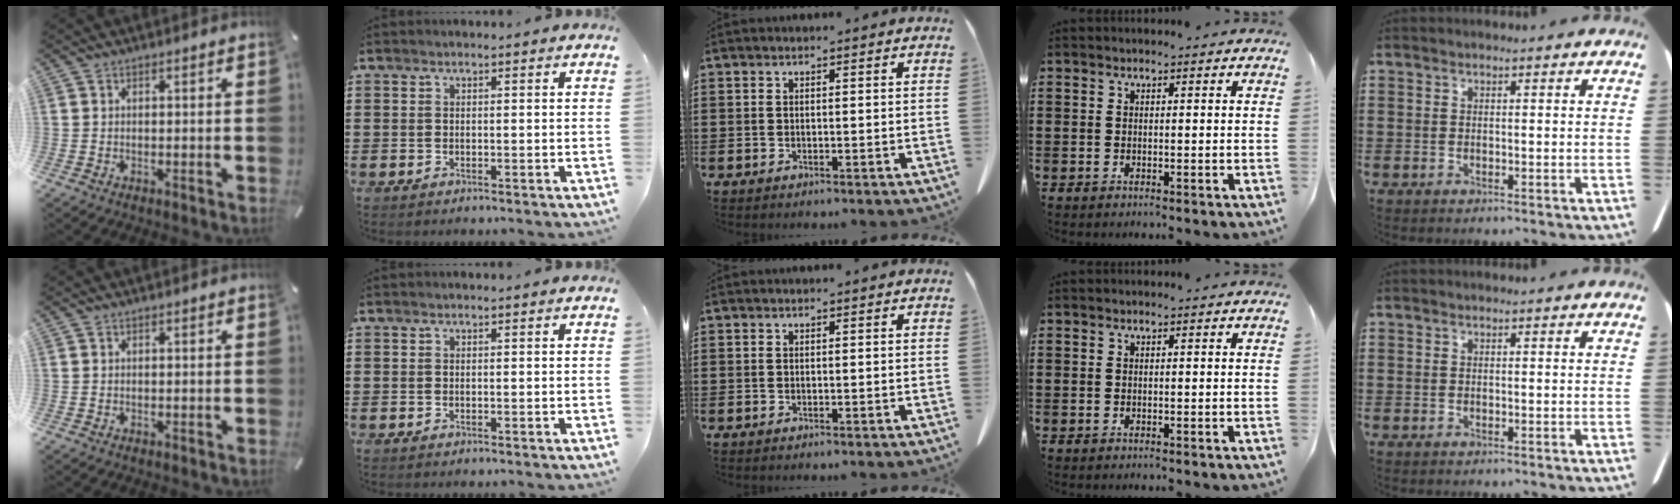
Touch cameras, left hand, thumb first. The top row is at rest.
{}